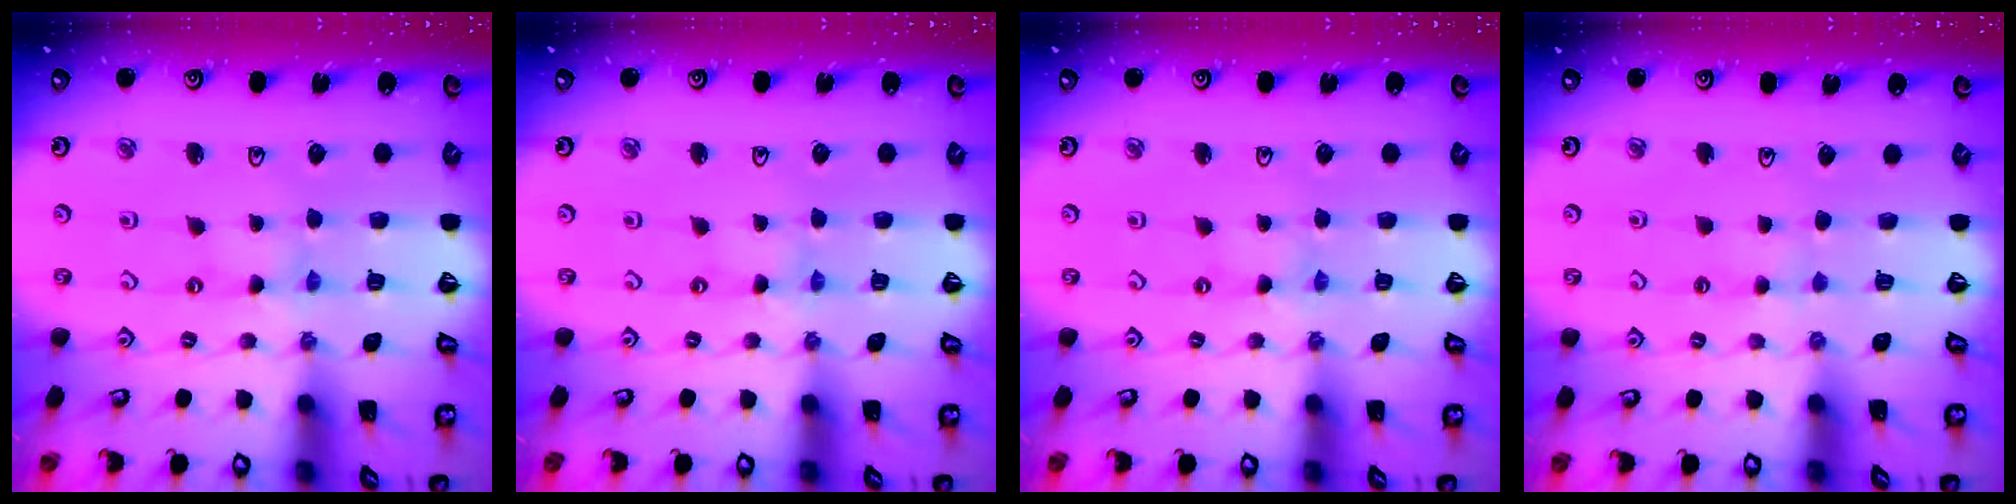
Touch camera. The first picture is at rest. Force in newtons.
{"total": 0.0}
{"total": 0.0}
{"total": 1.7, "press": 1.7, "slide": 0.3}